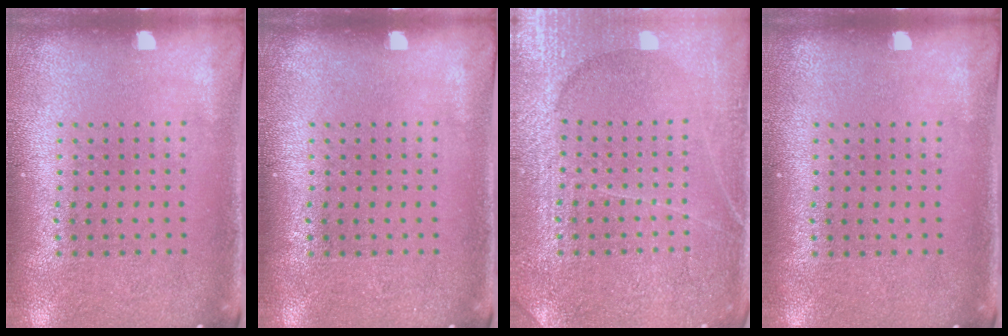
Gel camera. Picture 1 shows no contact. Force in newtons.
{"total": 0.0}
{"total": 3.8, "press": 3.7, "slide": 0.8}
{"total": 0.0}